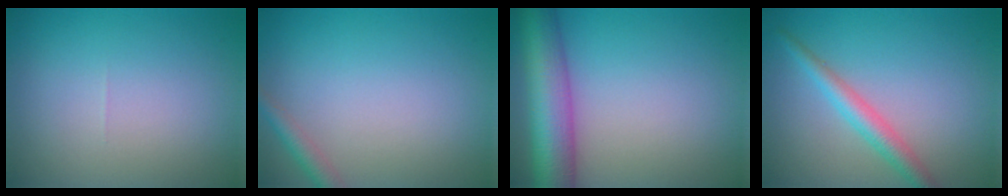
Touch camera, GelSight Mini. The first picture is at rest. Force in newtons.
{"total": 1.6, "press": 1.6, "slide": 0.1}
{"total": 8.4, "press": 8.4, "slide": 0.3}
{"total": 2.8, "press": 2.8, "slide": 0.0}